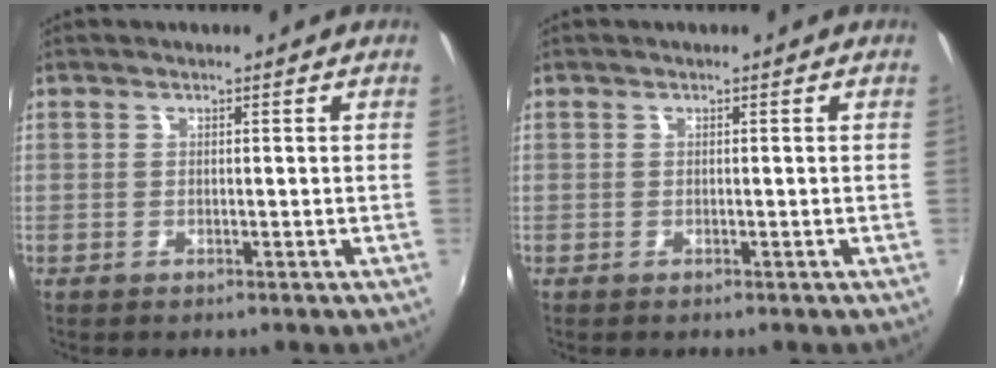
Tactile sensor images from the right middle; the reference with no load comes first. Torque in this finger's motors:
{"motor_torque": [0.03, -0.14, -0.02, 0.00]}